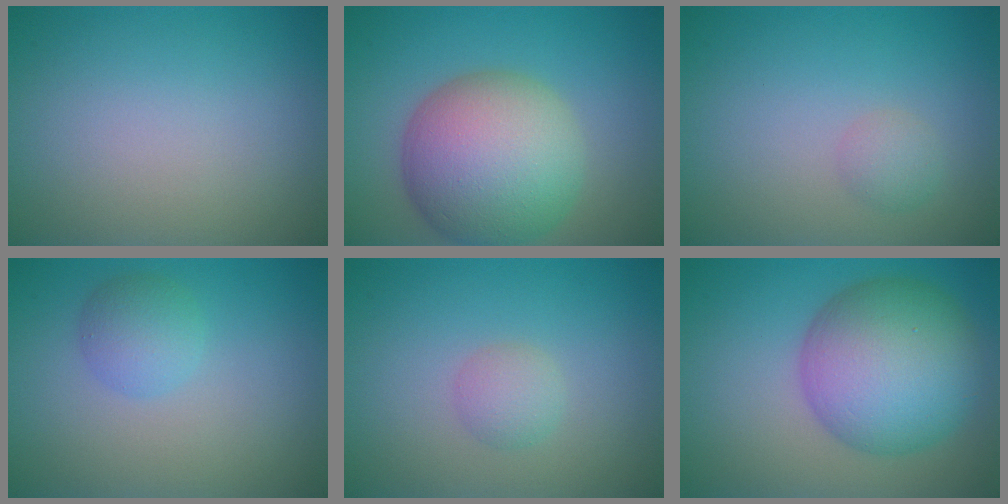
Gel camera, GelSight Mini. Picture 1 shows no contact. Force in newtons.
{"total": 11.0, "press": 11.0, "slide": 0.4}
{"total": 1.3, "press": 1.3, "slide": 0.1}
{"total": 2.4, "press": 2.4, "slide": 0.0}
{"total": 1.6, "press": 1.6, "slide": 0.1}
{"total": 10.4, "press": 10.4, "slide": 0.2}